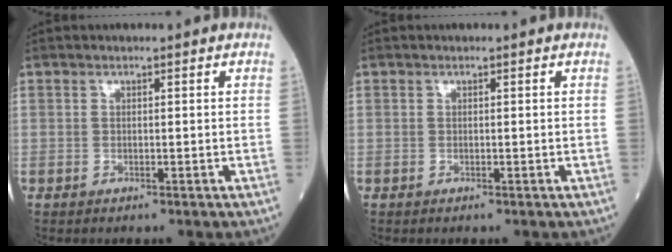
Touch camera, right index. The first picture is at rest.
{"total": 0.0}